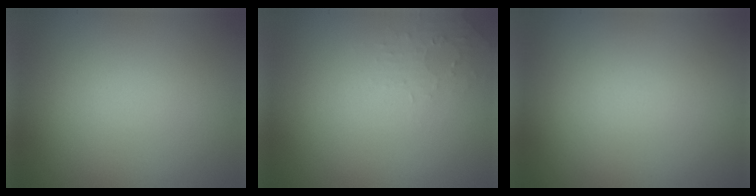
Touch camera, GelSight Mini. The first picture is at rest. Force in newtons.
{"total": 1.3, "press": 1.2, "slide": 0.3}
{"total": 0.0}